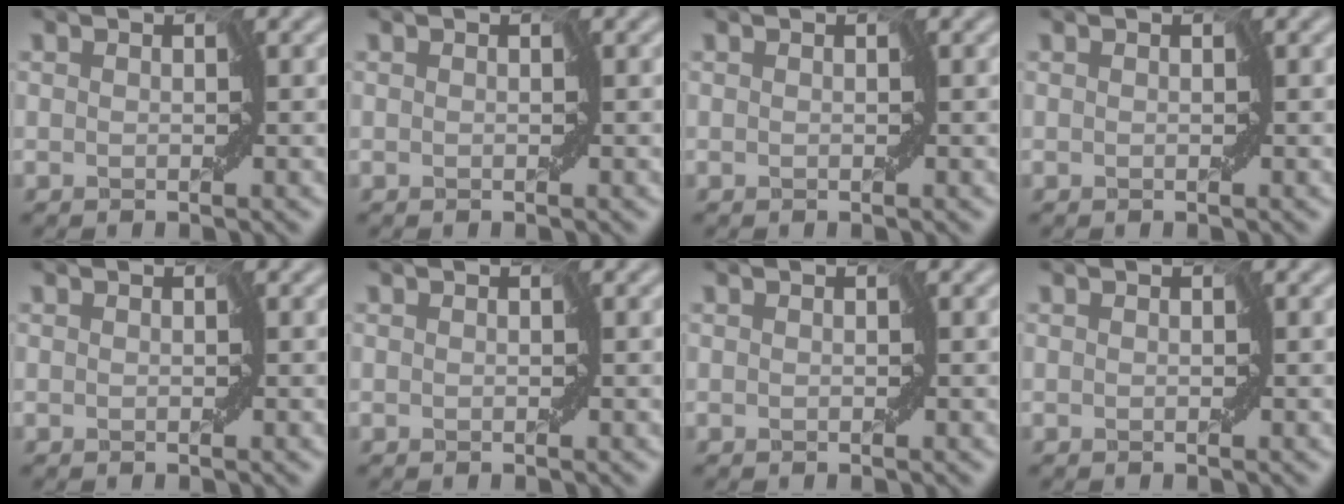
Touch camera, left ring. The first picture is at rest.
{"total": 0.0}
{"total": 0.0}
{"total": 0.0}
{"total": 0.0}
{"total": 0.0}
{"total": 0.0}
{"total": 0.0}